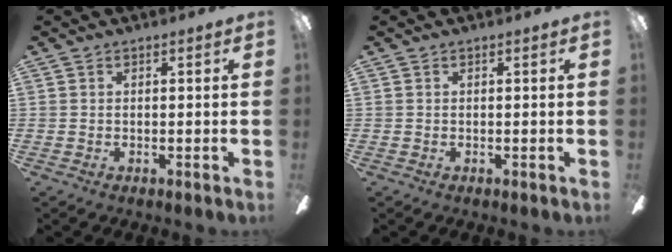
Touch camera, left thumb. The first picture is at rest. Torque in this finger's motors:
{"motor_torque": [-0.01, 0.00, 0.04, -0.03, 0.00]}